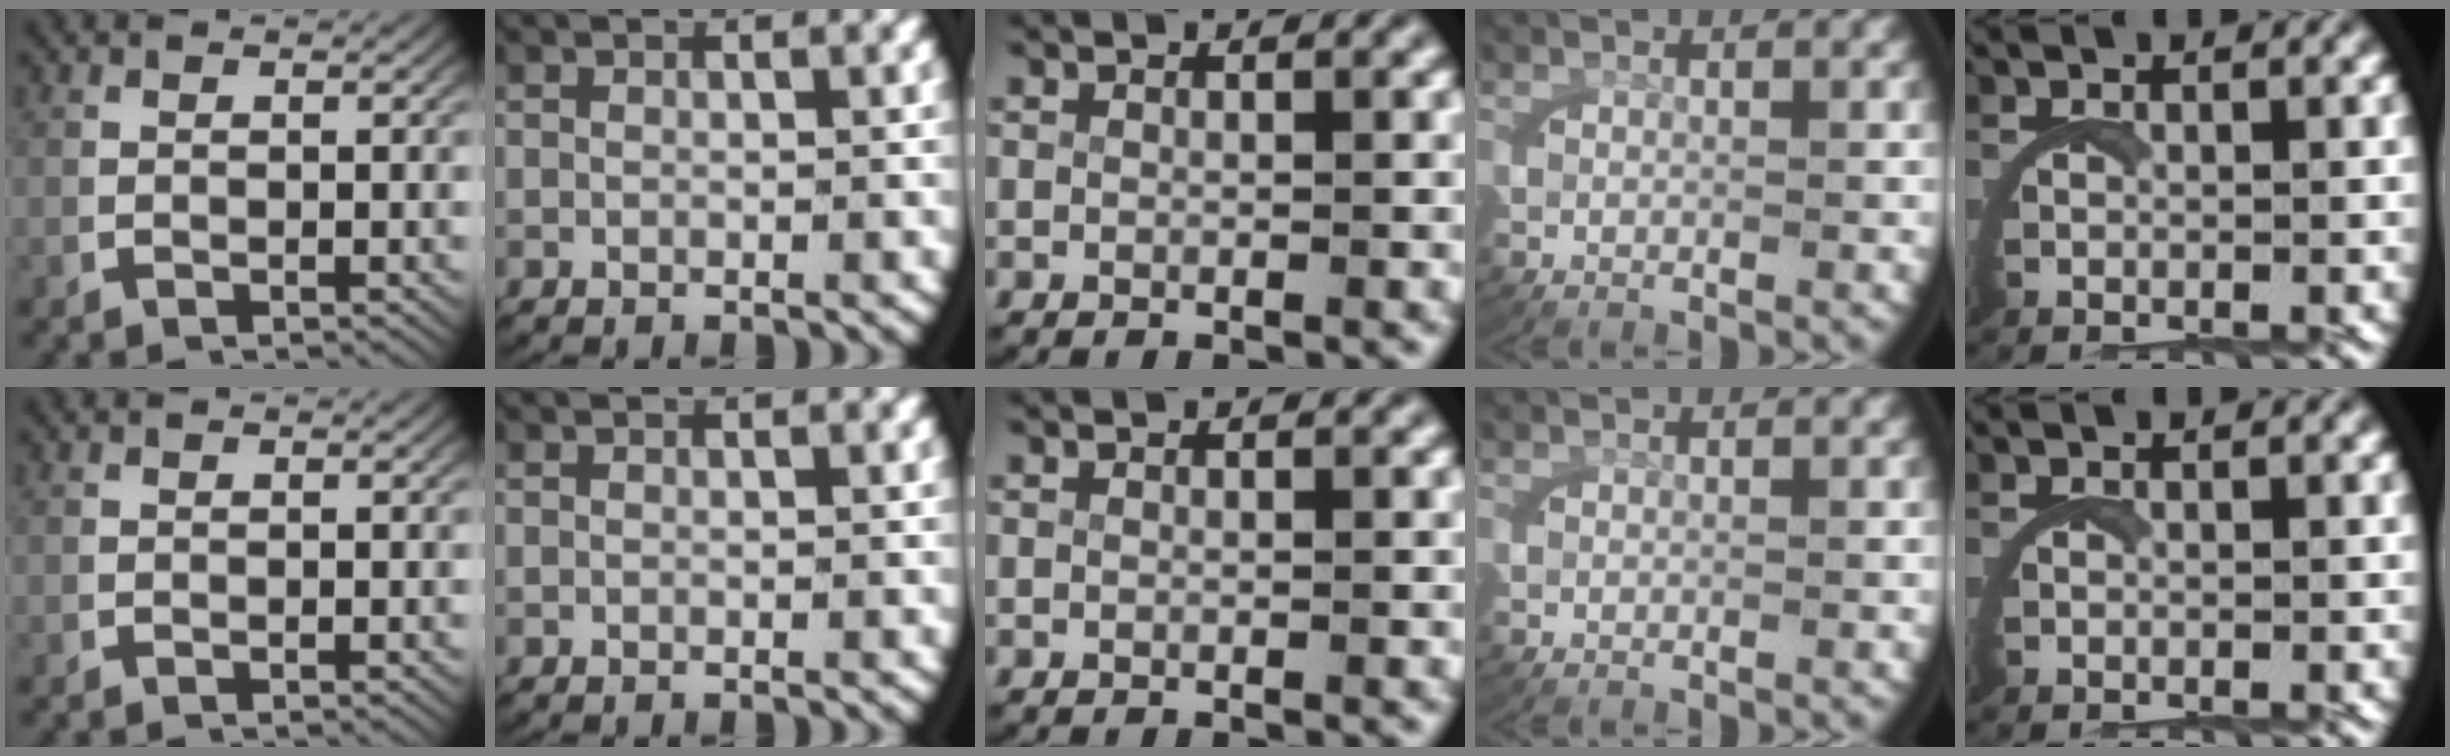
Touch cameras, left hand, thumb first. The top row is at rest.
{"ring": {"total": 0.9, "force": [0.1, -0.9, -0.4], "torque": [0.002, -0.007, 0.009]}}